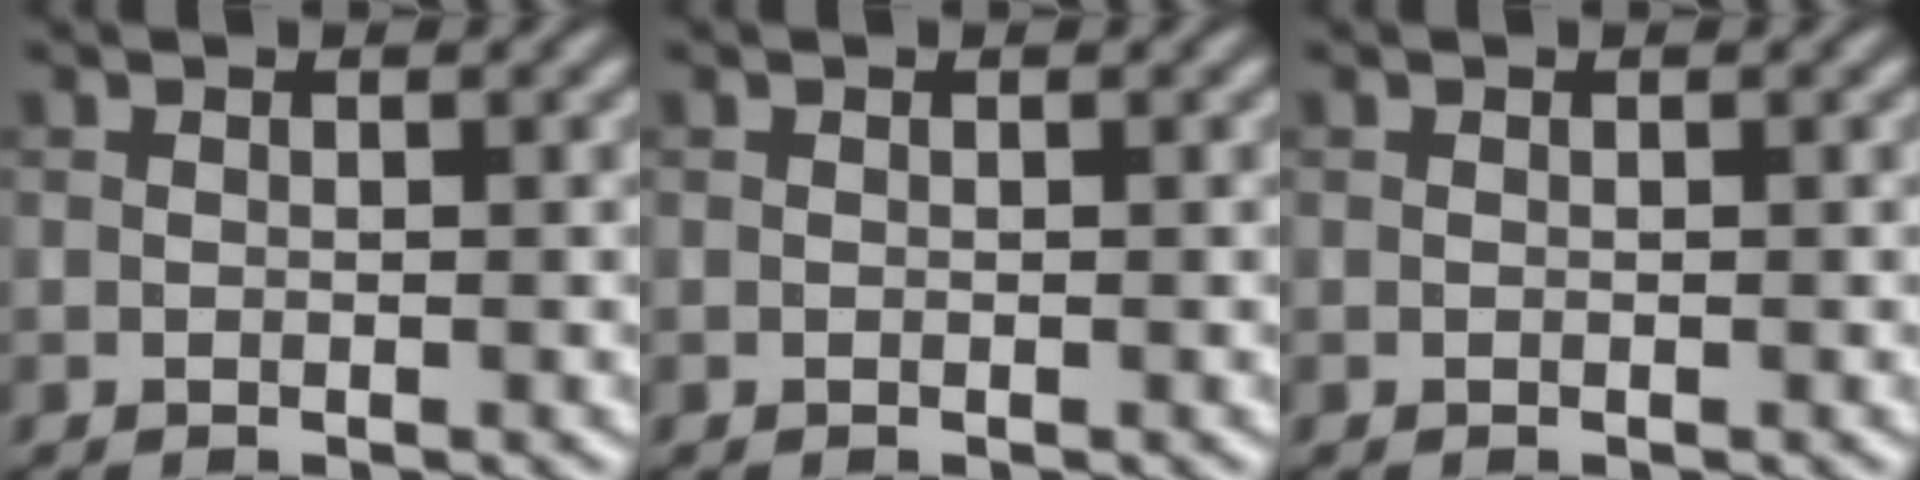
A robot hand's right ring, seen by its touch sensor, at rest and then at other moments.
{"total": 0.0}
{"total": 0.0}